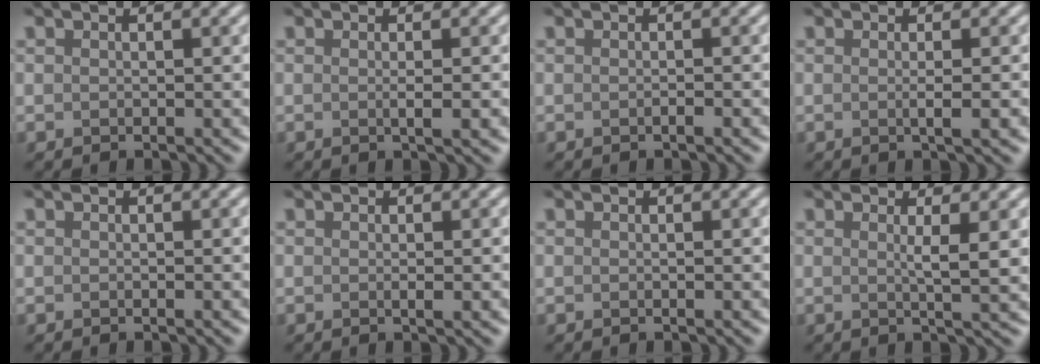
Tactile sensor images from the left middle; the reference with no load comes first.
{"total": 2.1, "force": [-0.3, 0.5, 2.0], "torque": [-0.022, 0.000, -0.003]}
{"total": 0.7, "force": [-0.4, 0.1, 0.6], "torque": [-0.005, -0.002, -0.008]}
{"total": 2.4, "force": [-0.3, 0.6, 2.3], "torque": [-0.024, 0.000, -0.004]}
{"total": 0.0}
{"total": 0.8, "force": [-0.1, 0.1, 0.8], "torque": [-0.009, 0.003, 0.002]}
{"total": 0.0}
{"total": 2.4, "force": [0.5, 0.2, 2.3], "torque": [-0.038, -0.003, 0.010]}